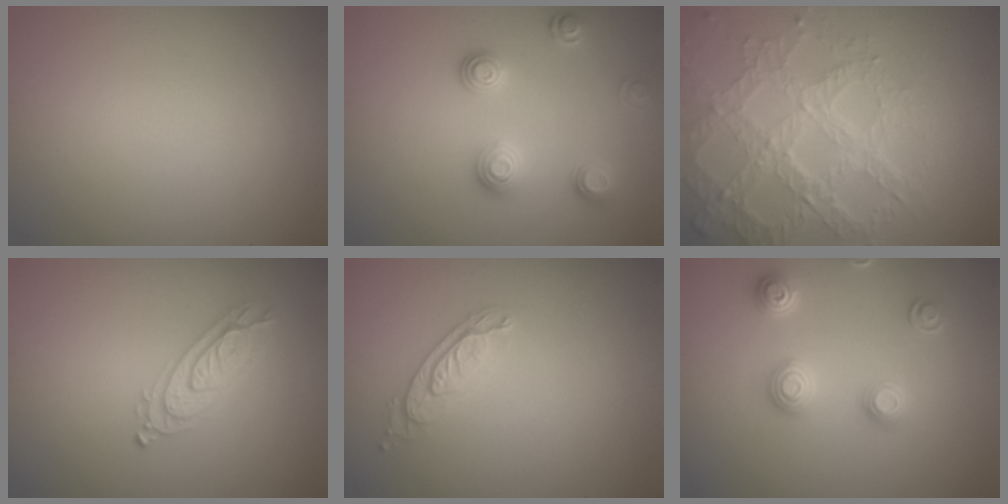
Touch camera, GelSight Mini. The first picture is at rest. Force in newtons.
{"total": 2.7, "press": 2.6, "slide": 0.9}
{"total": 7.1, "press": 5.1, "slide": 4.9}
{"total": 2.2, "press": 2.1, "slide": 0.4}
{"total": 2.1, "press": 2.0, "slide": 0.6}
{"total": 2.9, "press": 2.7, "slide": 1.1}